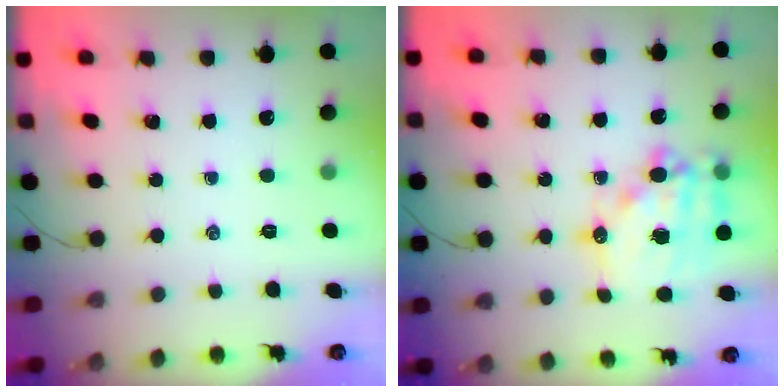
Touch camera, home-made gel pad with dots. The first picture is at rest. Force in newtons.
{"total": 17.8, "press": 17.4, "slide": 3.9}